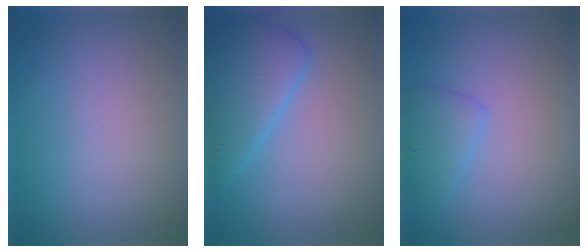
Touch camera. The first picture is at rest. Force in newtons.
{"total": 4.9, "press": 4.9, "slide": 0.2}
{"total": 1.8, "press": 1.8, "slide": 0.2}